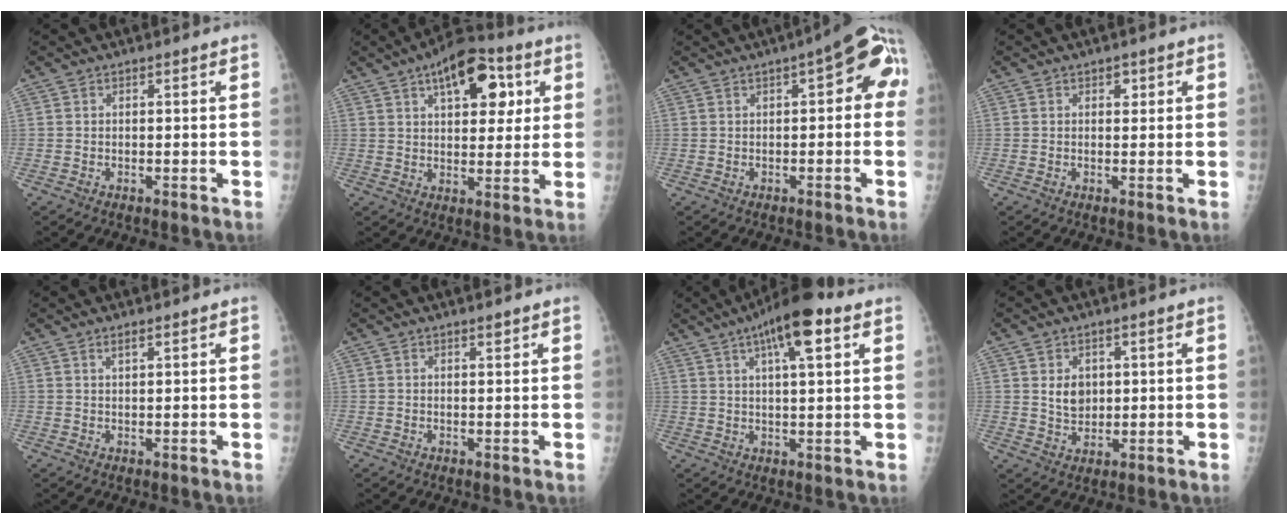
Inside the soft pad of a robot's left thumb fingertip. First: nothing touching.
{"total": 14.0, "force": [5.9, 7.2, 10.5], "torque": [-0.108, 0.000, 0.082]}
{"total": 9.0, "force": [1.4, 3.8, 8.0], "torque": [-0.069, 0.029, 0.003]}
{"total": 1.5, "force": [0.6, 1.1, 0.9], "torque": [0.003, 0.001, 0.004]}
{"total": 1.3, "force": [0.9, 0.3, 0.9], "torque": [-0.010, -0.005, 0.015]}
{"total": 1.1, "force": [0.8, 0.3, 0.7], "torque": [-0.008, -0.004, 0.013]}
{"total": 11.7, "force": [5.8, 3.2, 9.6], "torque": [-0.141, 0.000, 0.085]}
{"total": 4.7, "force": [1.1, 3.6, 2.8], "torque": [-0.023, -0.011, 0.025]}